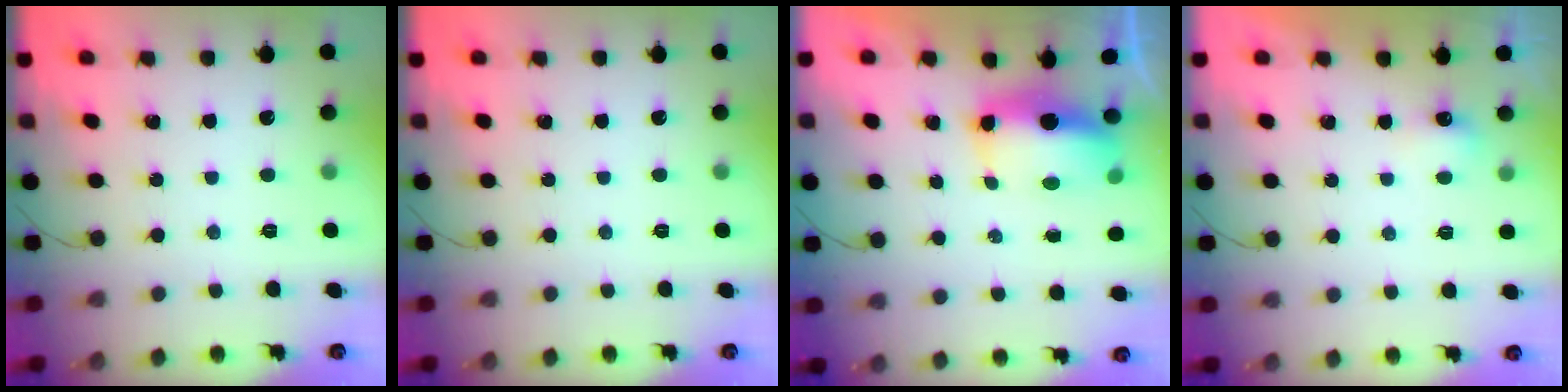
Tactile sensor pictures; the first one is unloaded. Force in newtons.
{"total": 0.0}
{"total": 8.0, "press": 7.9, "slide": 0.9}
{"total": 3.3, "press": 3.1, "slide": 1.0}